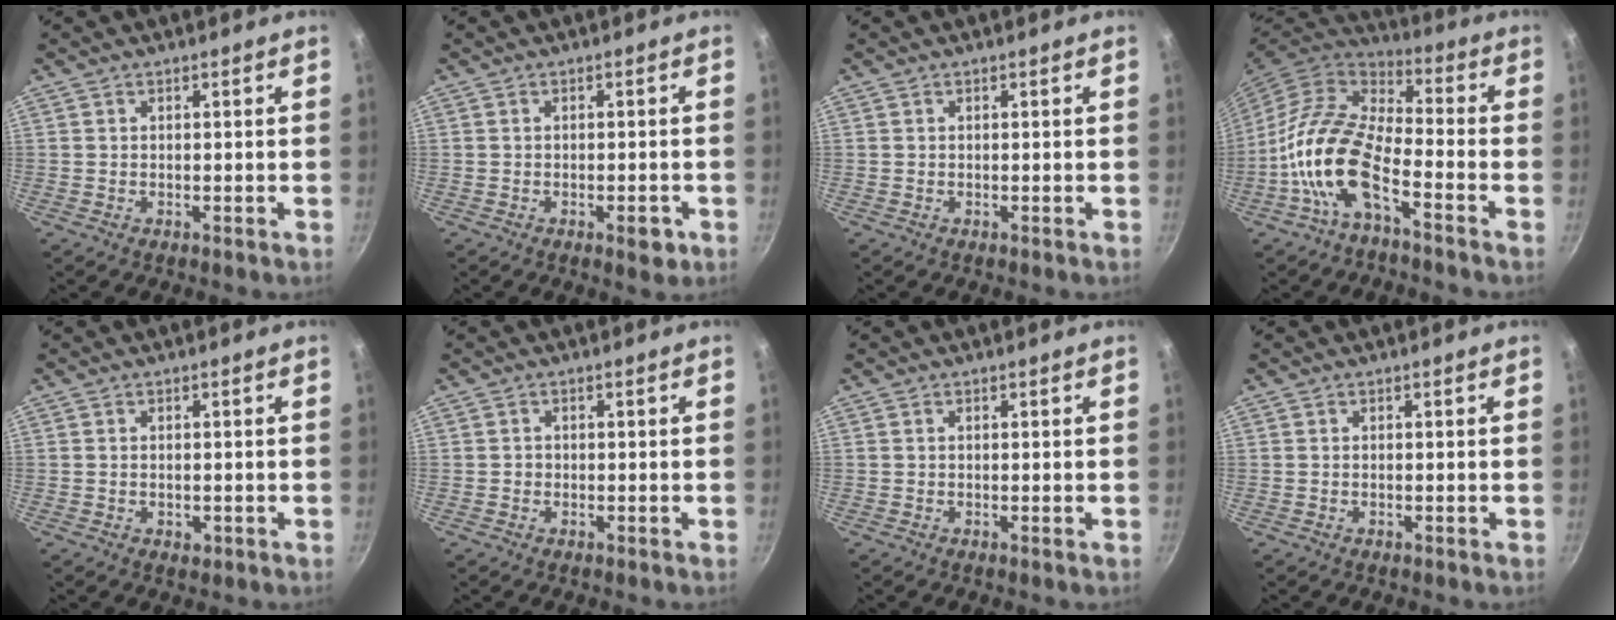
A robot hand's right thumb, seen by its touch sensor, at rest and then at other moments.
{"total": 3.1, "force": [-1.4, 1.3, 2.5], "torque": [-0.026, 0.010, -0.014]}
{"total": 0.0}
{"total": 14.5, "force": [-5.9, 6.4, 11.6], "torque": [-0.220, 0.047, -0.129]}
{"total": 1.4, "force": [-0.3, 1.0, 0.9], "torque": [-0.011, -0.001, -0.003]}
{"total": 0.8, "force": [-0.3, 0.7, 0.1], "torque": [0.000, 0.002, -0.006]}
{"total": 0.0}
{"total": 0.0}